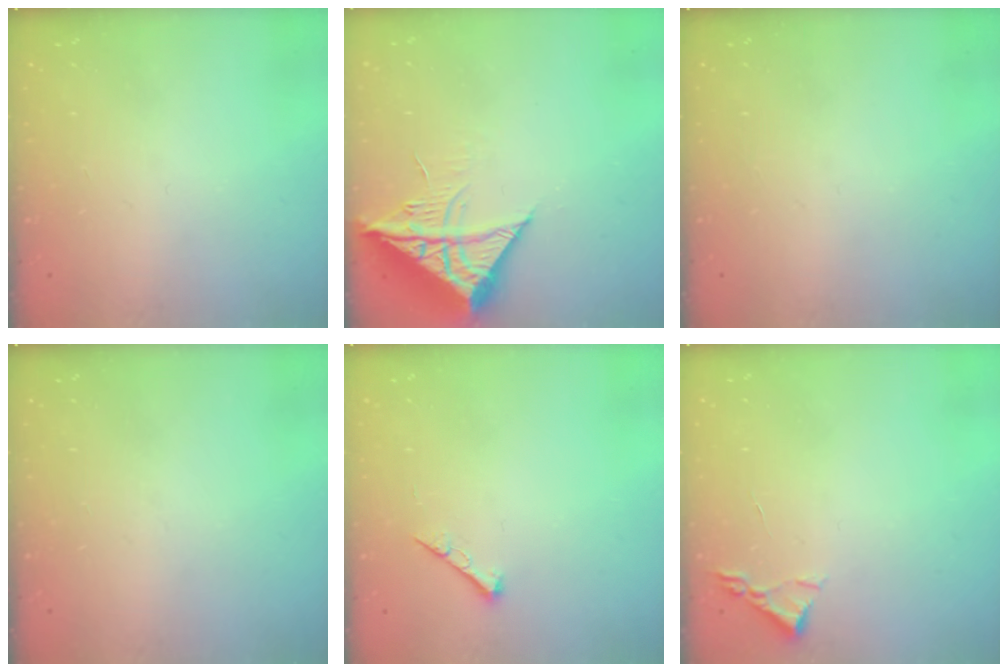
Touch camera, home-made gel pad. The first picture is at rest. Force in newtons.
{"total": 10.5, "press": 10.5, "slide": 1.0}
{"total": 0.0}
{"total": 0.0}
{"total": 4.3, "press": 4.3, "slide": 0.5}
{"total": 2.2, "press": 2.2, "slide": 0.3}